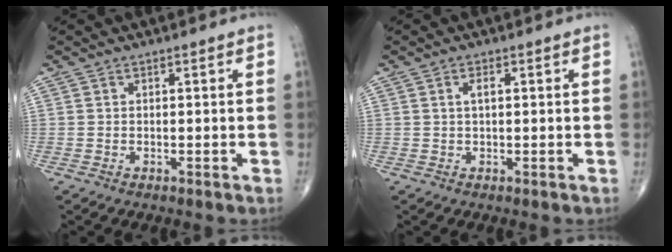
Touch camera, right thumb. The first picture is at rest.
{"total": 1.6, "force": [0.3, 0.7, 1.5], "torque": [-0.026, 0.003, 0.005]}